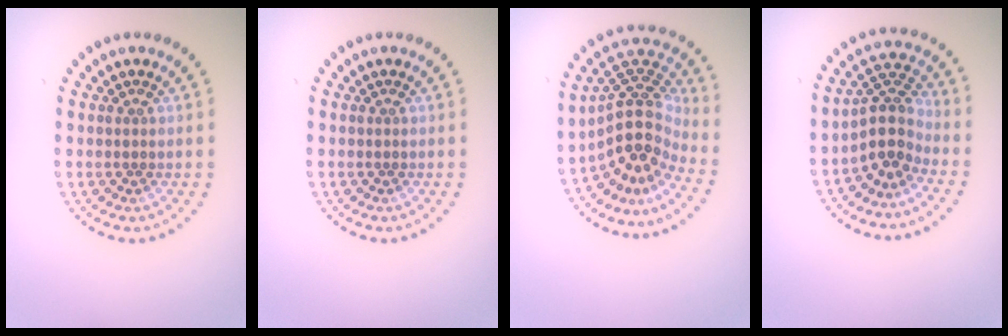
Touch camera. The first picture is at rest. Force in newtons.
{"total": 0.0}
{"total": 5.4, "press": 4.0, "slide": 3.7}
{"total": 3.6, "press": 2.7, "slide": 2.4}